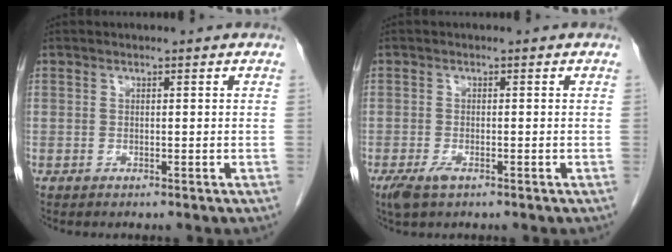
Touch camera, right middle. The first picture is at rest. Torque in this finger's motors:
{"motor_torque": [0.45, -0.22, 0.03, 0.04]}